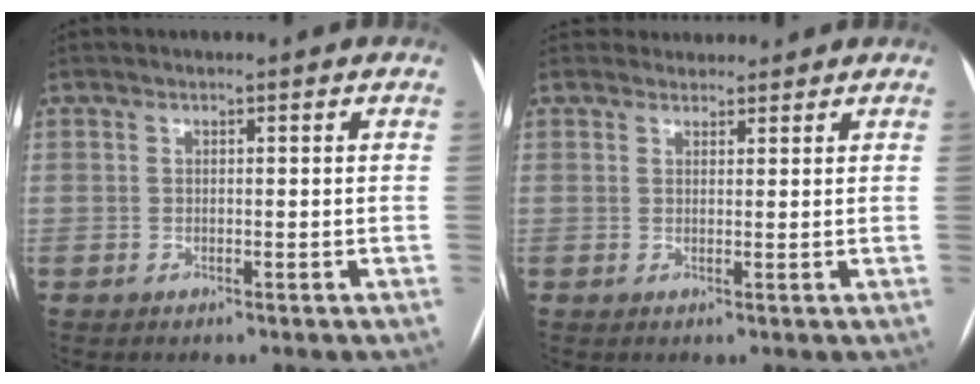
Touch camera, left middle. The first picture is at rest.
{"total": 3.0, "force": [2.7, 1.1, -0.2], "torque": [0.009, 0.020, 0.039]}